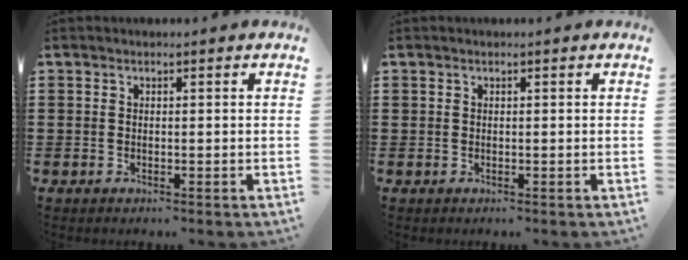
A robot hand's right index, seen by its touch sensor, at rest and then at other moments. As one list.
[{"total": 0.0}]